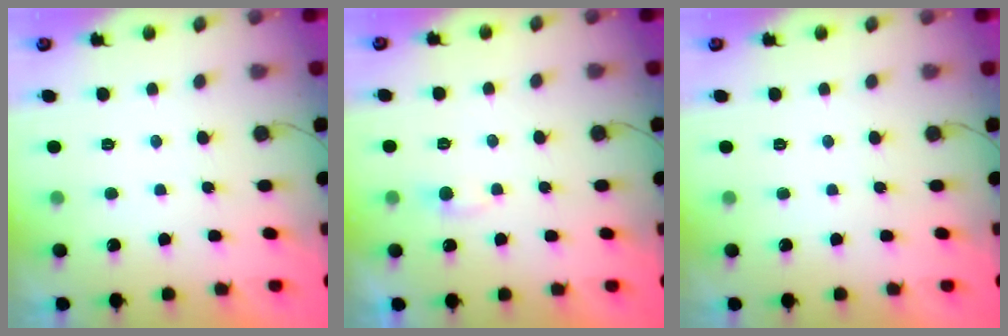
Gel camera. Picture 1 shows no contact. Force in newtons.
{"total": 3.0, "press": 3.0, "slide": 0.3}
{"total": 0.0}